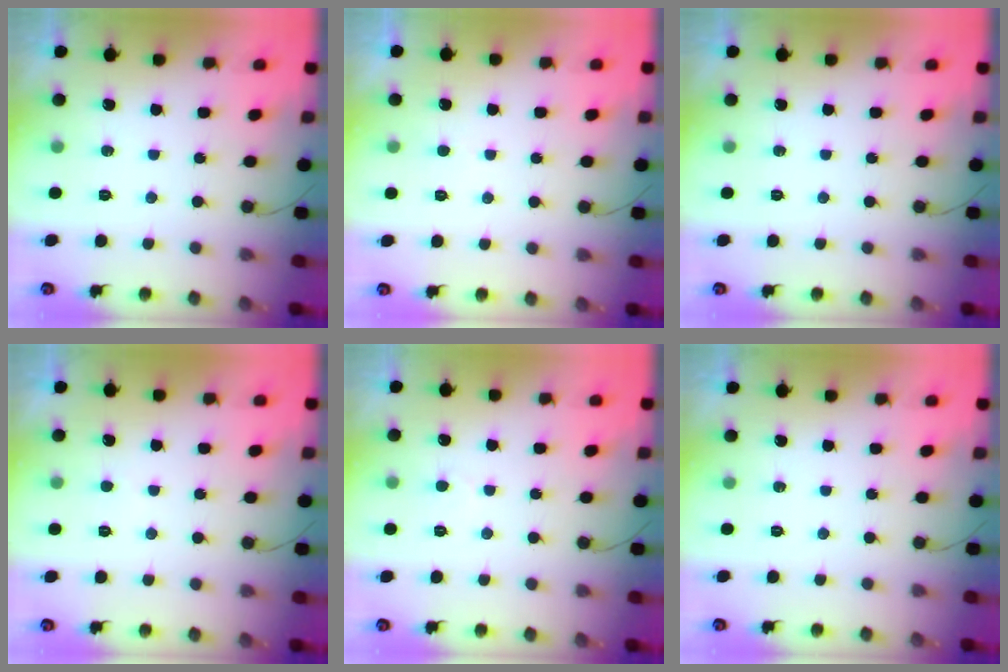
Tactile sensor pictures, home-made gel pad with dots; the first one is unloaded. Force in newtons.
{"total": 1.9, "press": 1.9, "slide": 0.3}
{"total": 0.0}
{"total": 1.9, "press": 1.9, "slide": 0.3}
{"total": 2.7, "press": 2.7, "slide": 0.3}
{"total": 0.0}